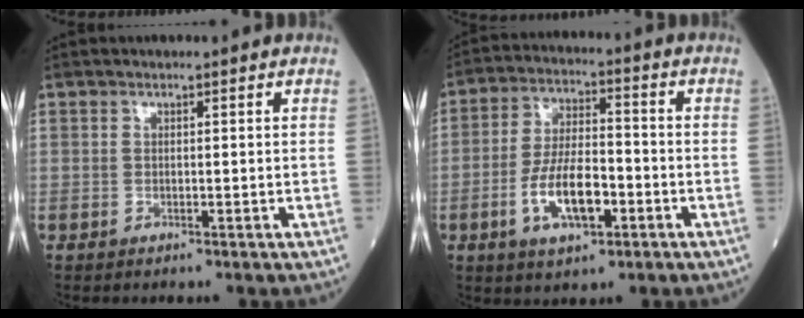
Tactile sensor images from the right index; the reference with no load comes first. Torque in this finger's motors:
{"motor_torque": [0.39, -0.21, 0.64, 0.13]}